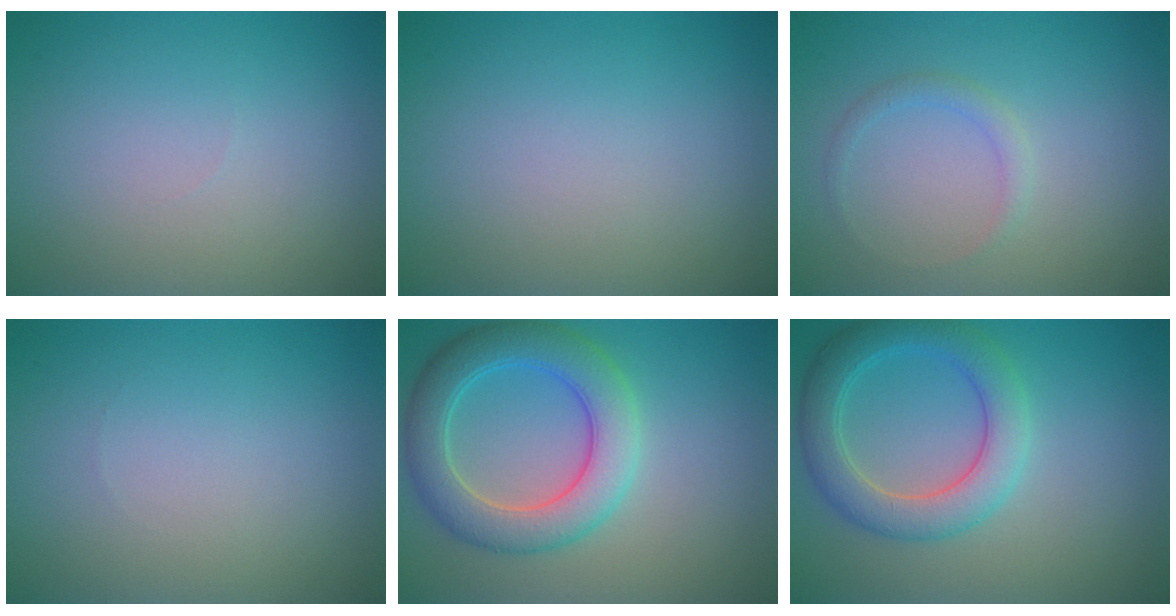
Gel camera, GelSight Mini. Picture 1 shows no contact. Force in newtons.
{"total": 0.0}
{"total": 1.1, "press": 1.1, "slide": 0.1}
{"total": 0.0}
{"total": 6.1, "press": 6.1, "slide": 0.3}
{"total": 4.9, "press": 4.9, "slide": 0.2}